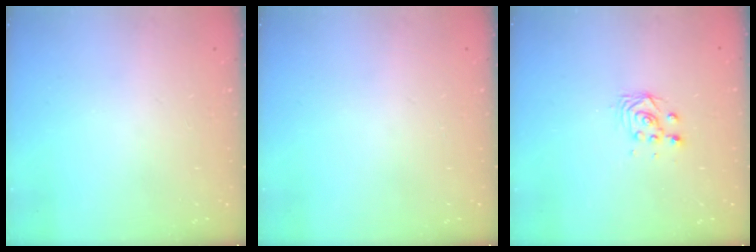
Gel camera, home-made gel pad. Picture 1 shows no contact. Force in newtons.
{"total": 0.0}
{"total": 2.8, "press": 2.5, "slide": 1.3}